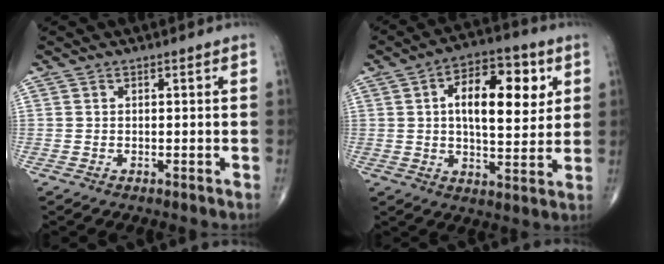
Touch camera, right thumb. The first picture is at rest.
{"total": 15.4, "force": [3.9, 7.5, 12.8], "torque": [-0.164, 0.000, 0.055]}